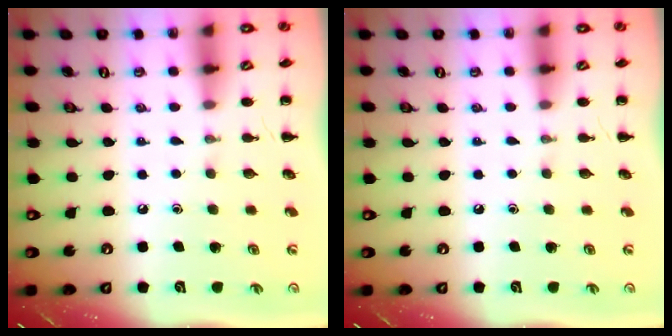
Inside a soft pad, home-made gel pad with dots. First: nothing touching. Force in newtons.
{"total": 0.0}